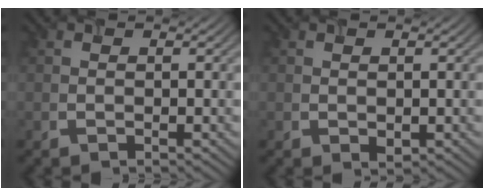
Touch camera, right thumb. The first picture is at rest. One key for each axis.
{"total": 0.8, "fx": 0.1, "fy": 0.5, "fz": 0.6, "tx": -0.009, "ty": -0.005, "tz": 0.006}